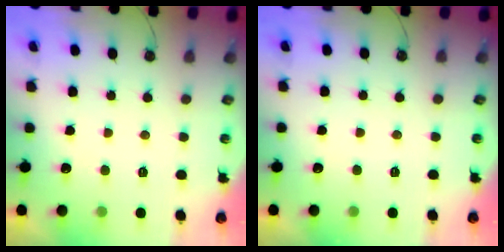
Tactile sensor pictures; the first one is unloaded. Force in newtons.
{"total": 0.0}